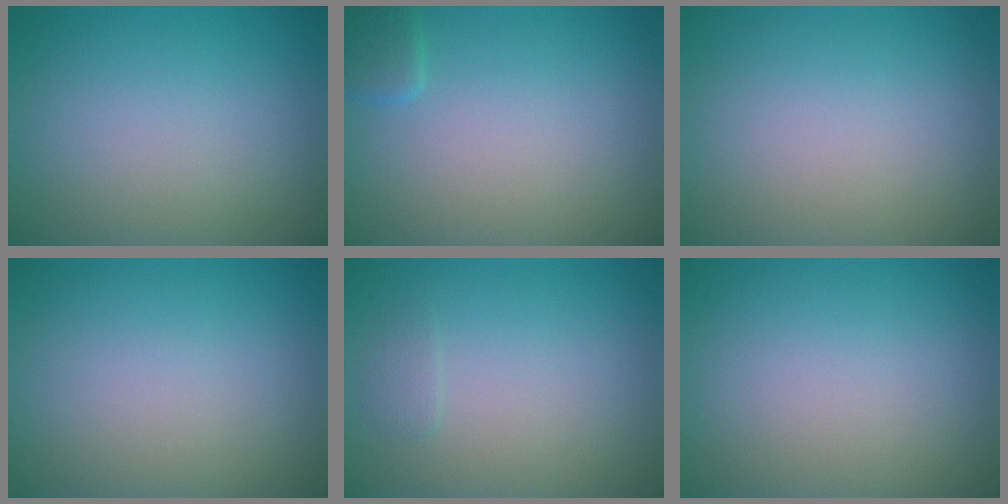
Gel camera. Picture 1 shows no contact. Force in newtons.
{"total": 1.3, "press": 1.3, "slide": 0.2}
{"total": 0.0}
{"total": 0.0}
{"total": 0.7, "press": 0.7, "slide": 0.2}
{"total": 0.0}